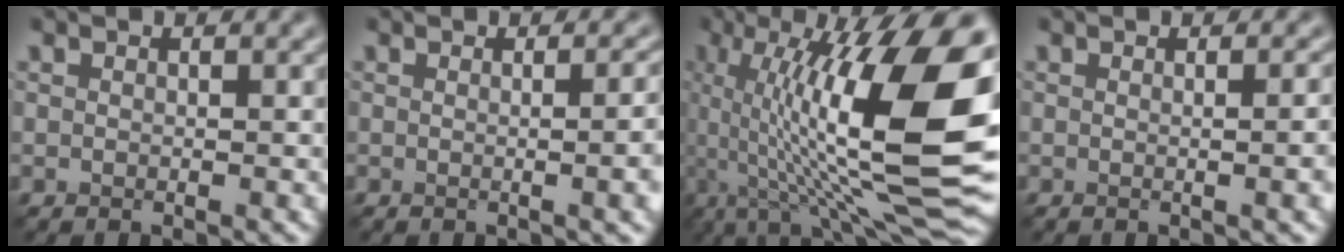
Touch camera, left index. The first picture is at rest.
{"total": 6.2, "force": [0.0, 2.7, 5.6], "torque": [-0.028, 0.013, -0.002]}
{"total": 16.8, "force": [1.0, 5.2, 16.0], "torque": [-0.245, 0.017, 0.020]}
{"total": 4.1, "force": [0.0, 1.6, 3.7], "torque": [-0.020, 0.012, -0.002]}